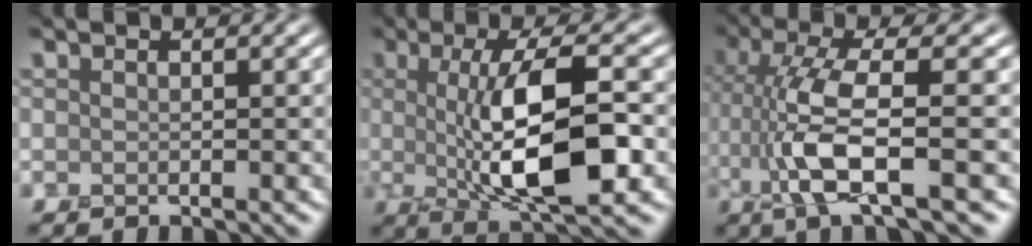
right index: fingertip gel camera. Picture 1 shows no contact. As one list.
[{"total": 9.0, "force": [-0.1, 2.3, 8.7], "torque": [-0.142, -0.001, 0.001]}, {"total": 6.6, "force": [-0.5, 1.4, 6.4], "torque": [-0.141, 0.006, -0.010]}]